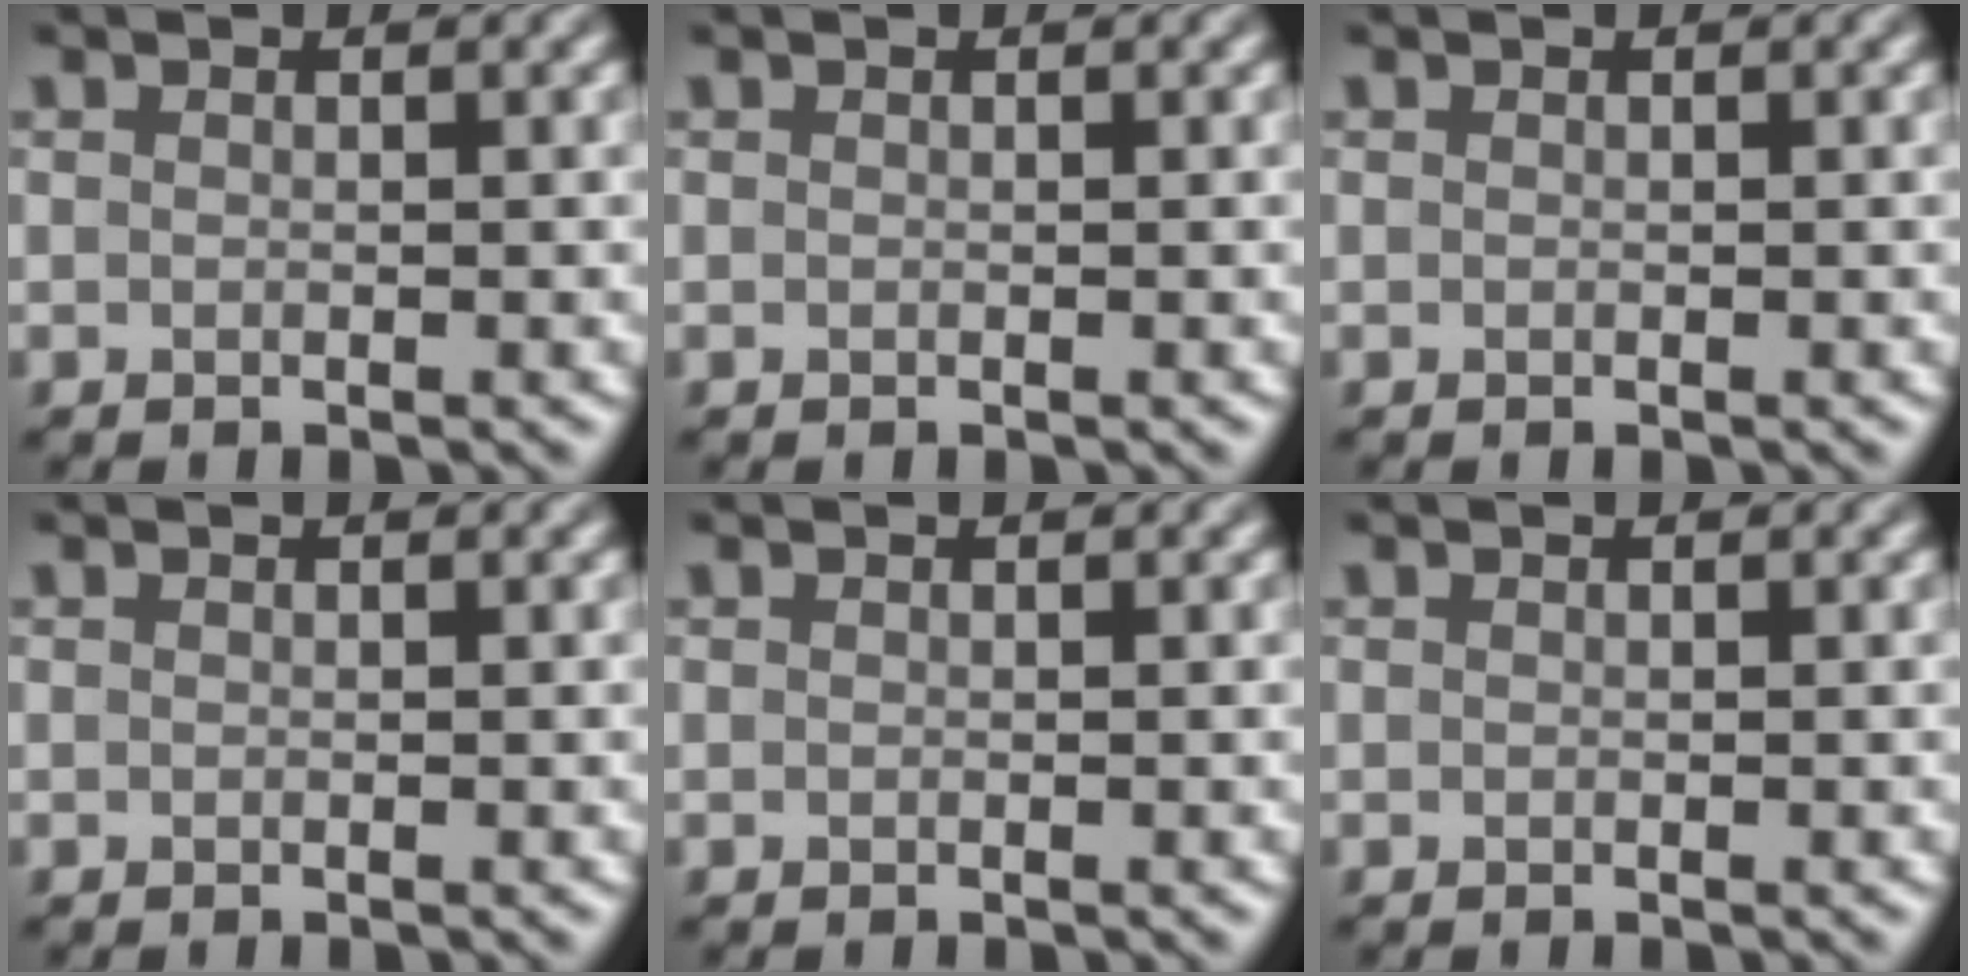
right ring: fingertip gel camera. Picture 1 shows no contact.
{"total": 0.0}
{"total": 0.0}
{"total": 0.0}
{"total": 0.0}
{"total": 0.0}